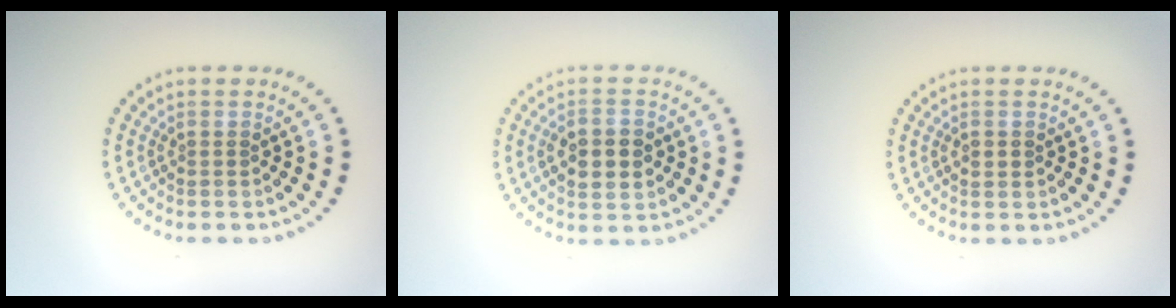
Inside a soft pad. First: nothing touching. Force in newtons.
{"total": 4.6, "press": 4.6, "slide": 0.2}
{"total": 1.3, "press": 1.3, "slide": 0.3}